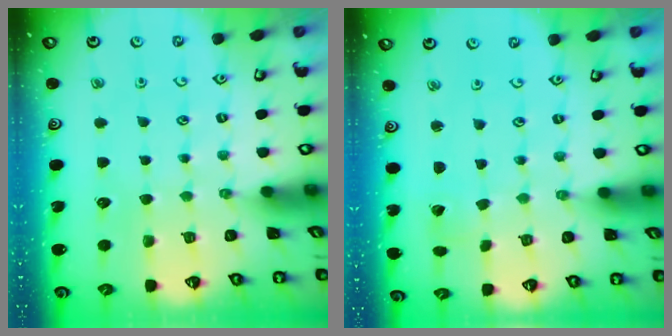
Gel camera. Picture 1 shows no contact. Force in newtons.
{"total": 0.0}